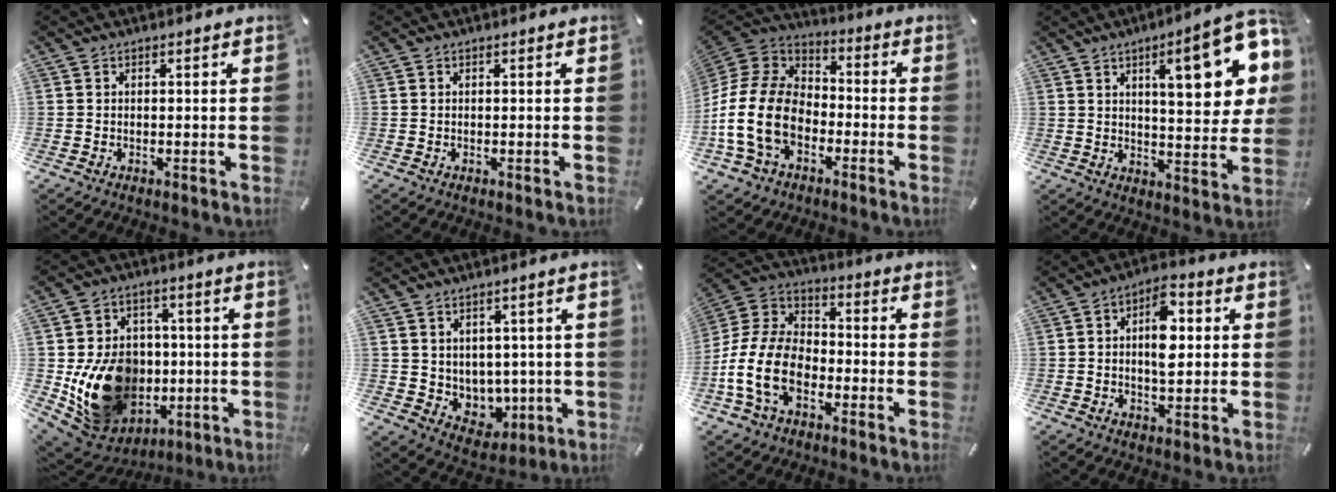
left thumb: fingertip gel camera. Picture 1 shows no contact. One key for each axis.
{"total": 0.0}
{"total": 17.2, "fx": -5.7, "fy": 12.4, "fz": 10.4, "tx": -0.238, "ty": 0.029, "tz": -0.105}
{"total": 20.0, "fx": 8.0, "fy": 6.2, "fz": 17.2, "tx": -0.240, "ty": -0.035, "tz": 0.114}
{"total": 18.3, "fx": -2.3, "fy": 15.3, "fz": 9.8, "tx": -0.170, "ty": 0.005, "tz": -0.021}
{"total": 7.0, "fx": 4.3, "fy": 5.5, "fz": -0.3, "tx": -0.005, "ty": -0.045, "tz": 0.090}
{"total": 14.6, "fx": -6.1, "fy": 9.7, "fz": 9.1, "tx": -0.210, "ty": 0.026, "tz": -0.117}
{"total": 9.6, "fx": 1.1, "fy": 5.6, "fz": 7.8, "tx": -0.112, "ty": 0.000, "tz": 0.012}